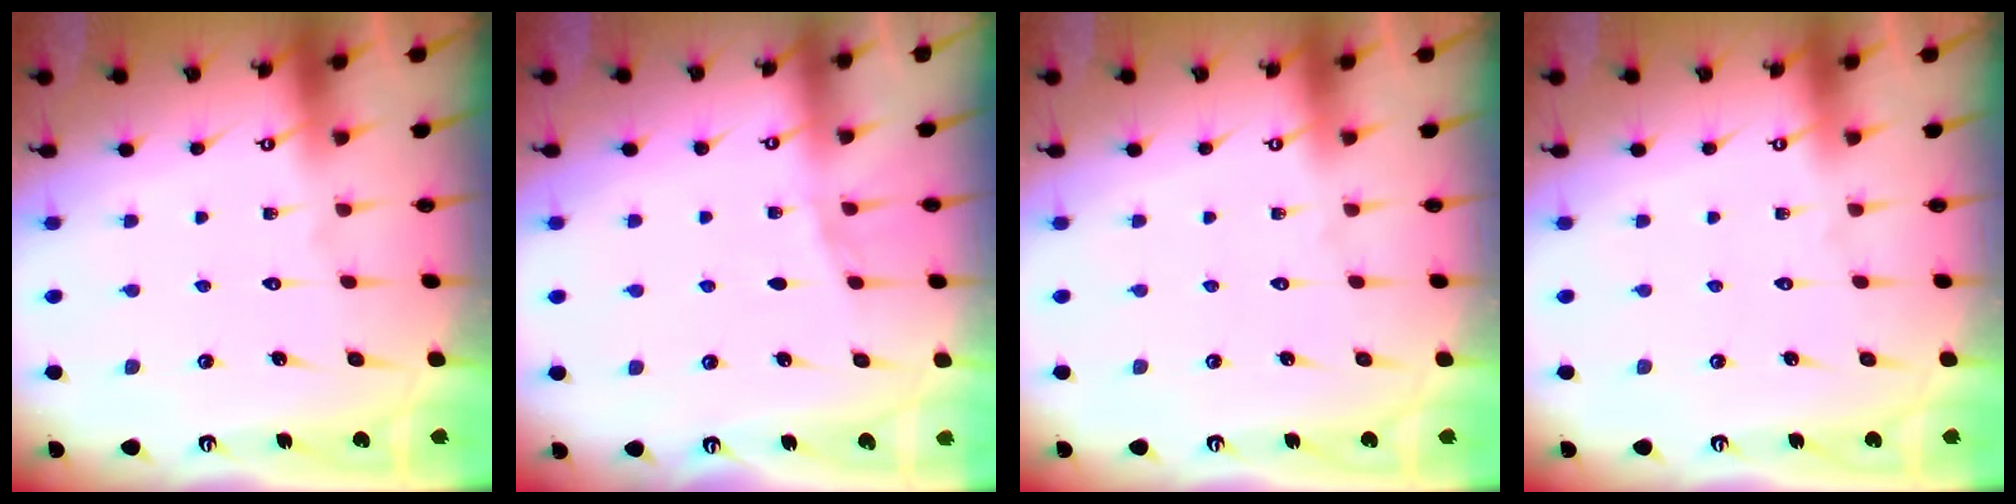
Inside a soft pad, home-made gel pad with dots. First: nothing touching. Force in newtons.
{"total": 4.4, "press": 3.6, "slide": 2.5}
{"total": 0.0}
{"total": 0.0}